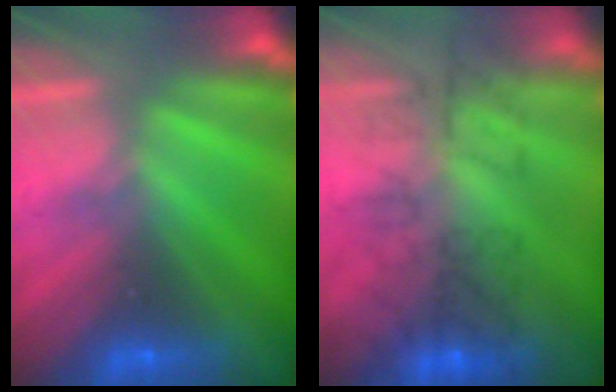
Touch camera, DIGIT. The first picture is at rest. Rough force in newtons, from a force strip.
{"total": 10.5}